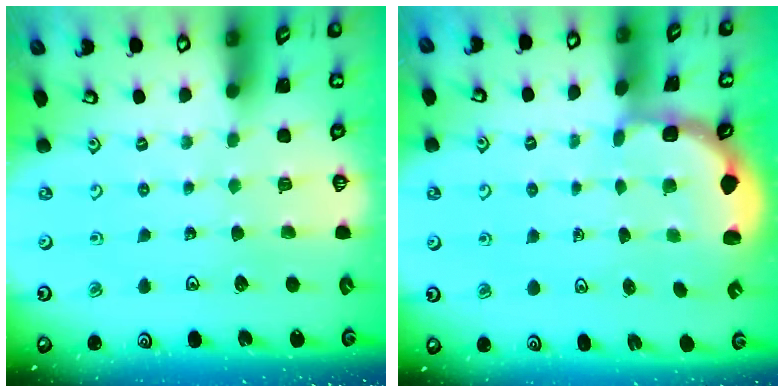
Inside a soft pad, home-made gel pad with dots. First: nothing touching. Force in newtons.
{"total": 2.5, "press": 1.9, "slide": 1.6}